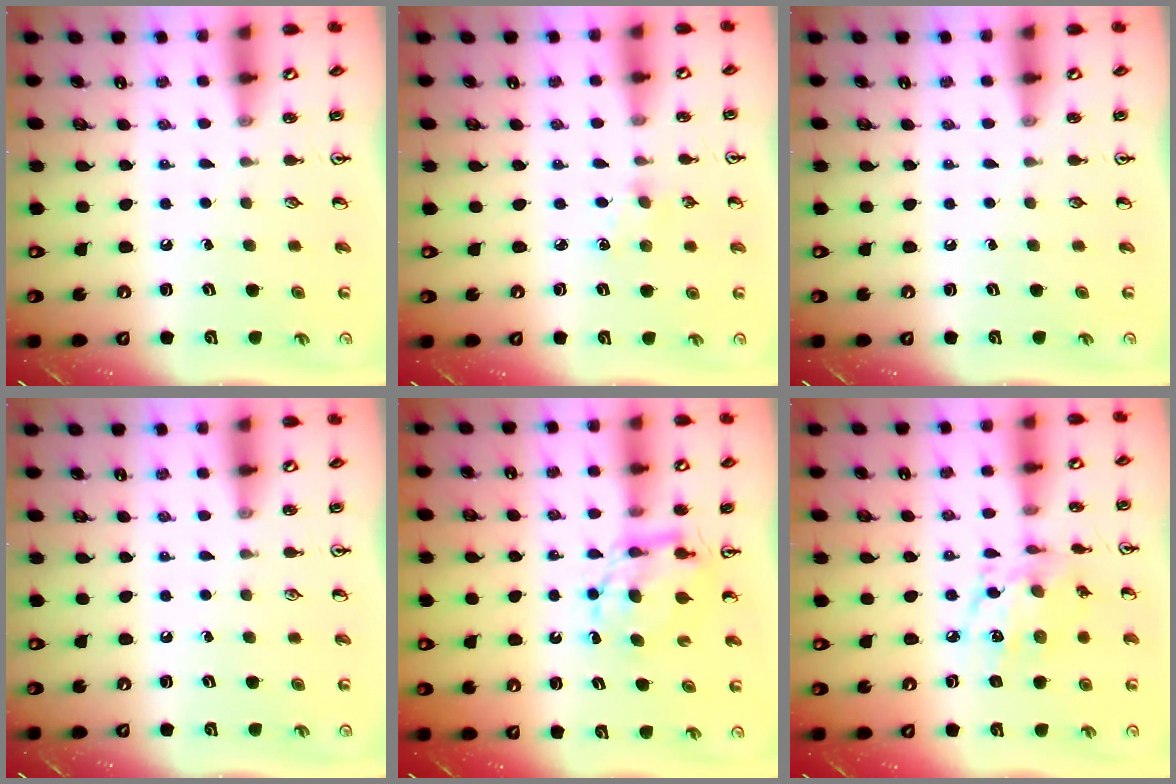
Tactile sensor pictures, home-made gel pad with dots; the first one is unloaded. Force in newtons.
{"total": 2.9, "press": 2.9, "slide": 0.4}
{"total": 0.0}
{"total": 0.0}
{"total": 7.1, "press": 7.1, "slide": 0.3}
{"total": 9.7, "press": 9.7, "slide": 0.5}